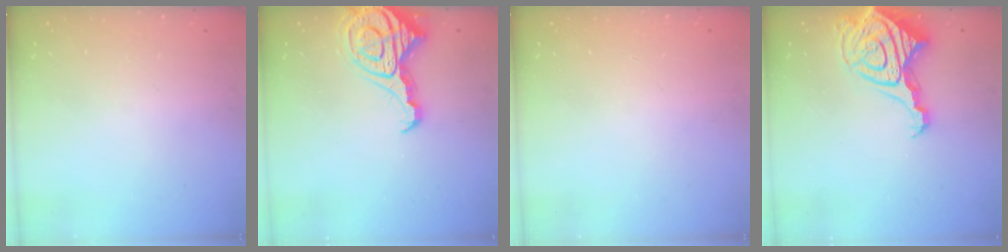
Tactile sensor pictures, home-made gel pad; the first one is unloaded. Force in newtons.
{"total": 13.3, "press": 13.2, "slide": 1.4}
{"total": 0.0}
{"total": 14.2, "press": 14.2, "slide": 1.4}